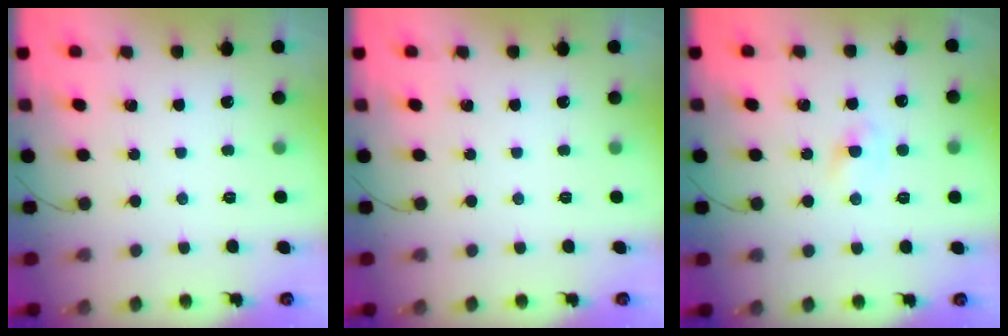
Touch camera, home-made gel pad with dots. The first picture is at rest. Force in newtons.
{"total": 0.0}
{"total": 2.2, "press": 2.0, "slide": 0.9}